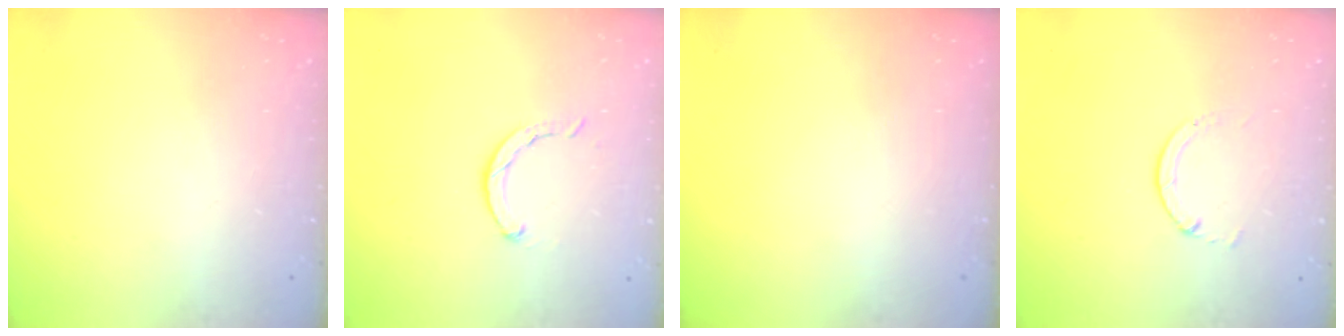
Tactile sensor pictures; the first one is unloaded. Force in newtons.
{"total": 3.3, "press": 3.2, "slide": 0.7}
{"total": 0.0}
{"total": 1.3, "press": 1.3, "slide": 0.2}